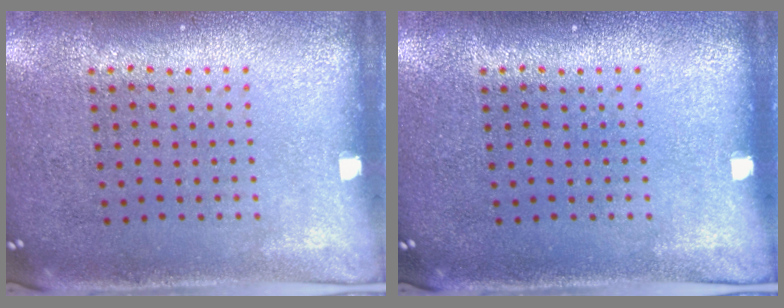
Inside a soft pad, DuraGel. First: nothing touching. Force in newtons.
{"total": 0.0}